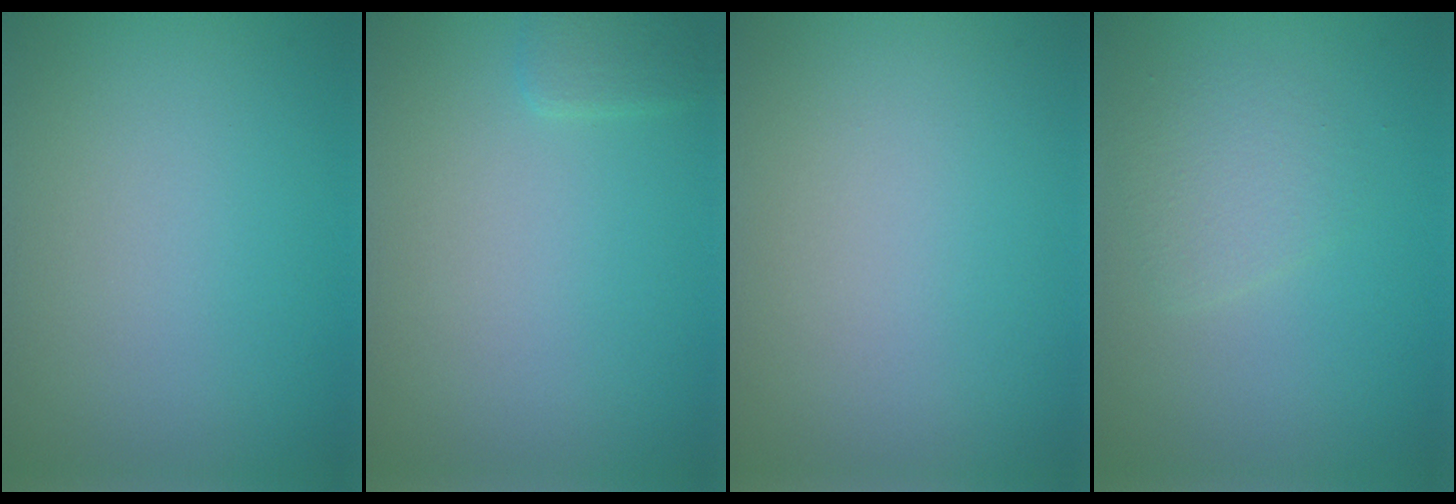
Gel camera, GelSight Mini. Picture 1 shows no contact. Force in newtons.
{"total": 1.2, "press": 1.2, "slide": 0.1}
{"total": 0.0}
{"total": 2.0, "press": 2.0, "slide": 0.2}